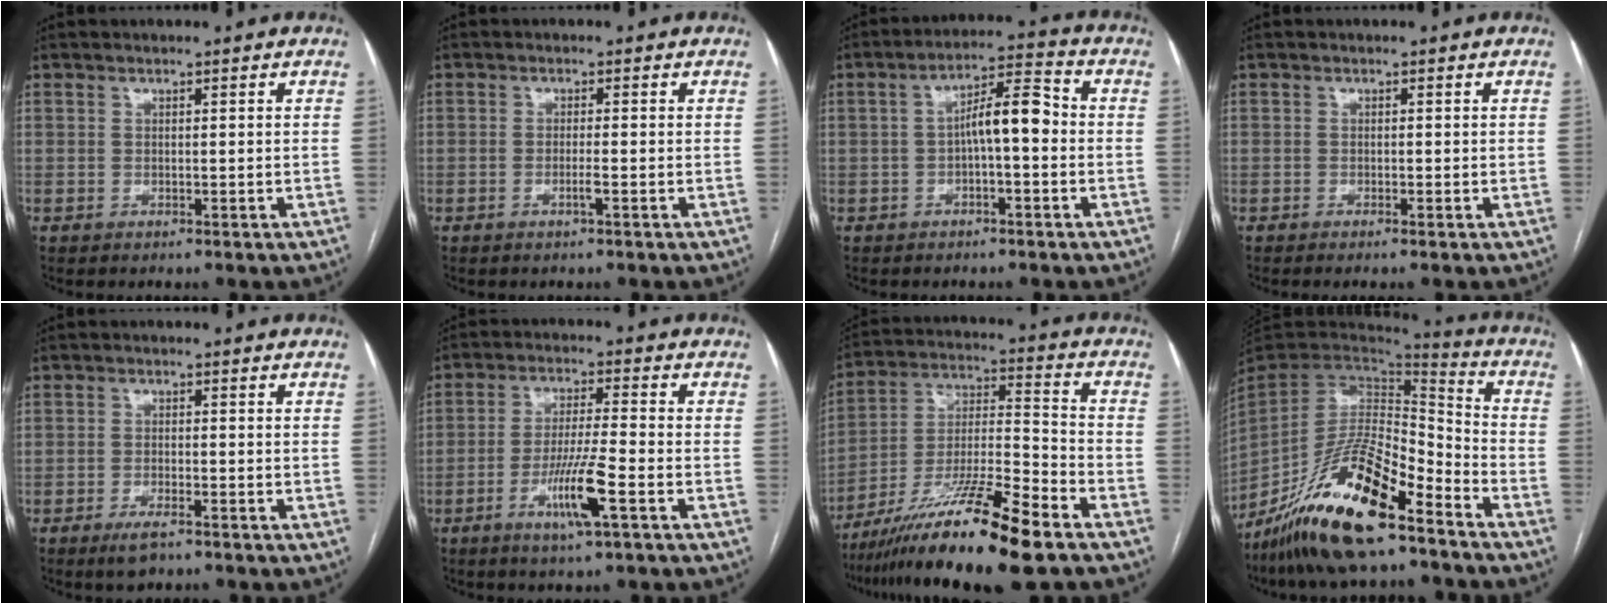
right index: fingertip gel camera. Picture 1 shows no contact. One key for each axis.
{"total": 1.5, "fx": -0.7, "fy": -0.1, "fz": 1.3, "tx": -0.027, "ty": -0.001, "tz": -0.013}
{"total": 7.1, "fx": -0.6, "fy": 1.8, "fz": 6.9, "tx": -0.115, "ty": 0.030, "tz": -0.011}
{"total": 0.8, "fx": -0.4, "fy": 0.0, "fz": 0.6, "tx": -0.012, "ty": 0.000, "tz": -0.008}
{"total": 3.5, "fx": -2.4, "fy": 0.9, "fz": 2.4, "tx": -0.048, "ty": -0.003, "tz": -0.042}
{"total": 8.6, "fx": -3.7, "fy": 0.1, "fz": 7.8, "tx": -0.150, "ty": -0.011, "tz": -0.068}
{"total": 19.0, "fx": -13.1, "fy": 0.8, "fz": 13.8, "tx": -0.260, "ty": -0.027, "tz": -0.231}
{"total": 19.7, "fx": -13.8, "fy": 4.1, "fz": 13.4, "tx": -0.279, "ty": -0.019, "tz": -0.254}